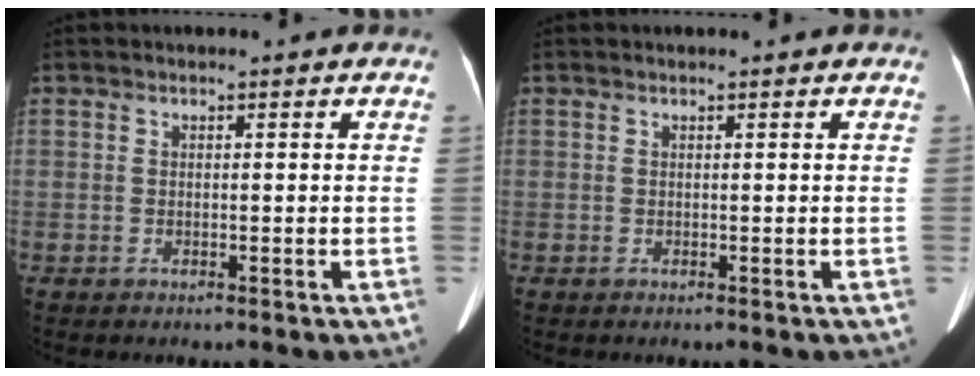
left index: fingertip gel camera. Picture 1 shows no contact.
{"total": 0.7, "force": [-0.7, -0.1, 0.0], "torque": [0.000, 0.004, -0.010]}